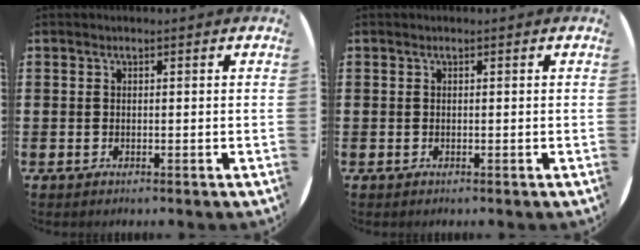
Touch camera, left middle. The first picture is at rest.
{"total": 0.0}